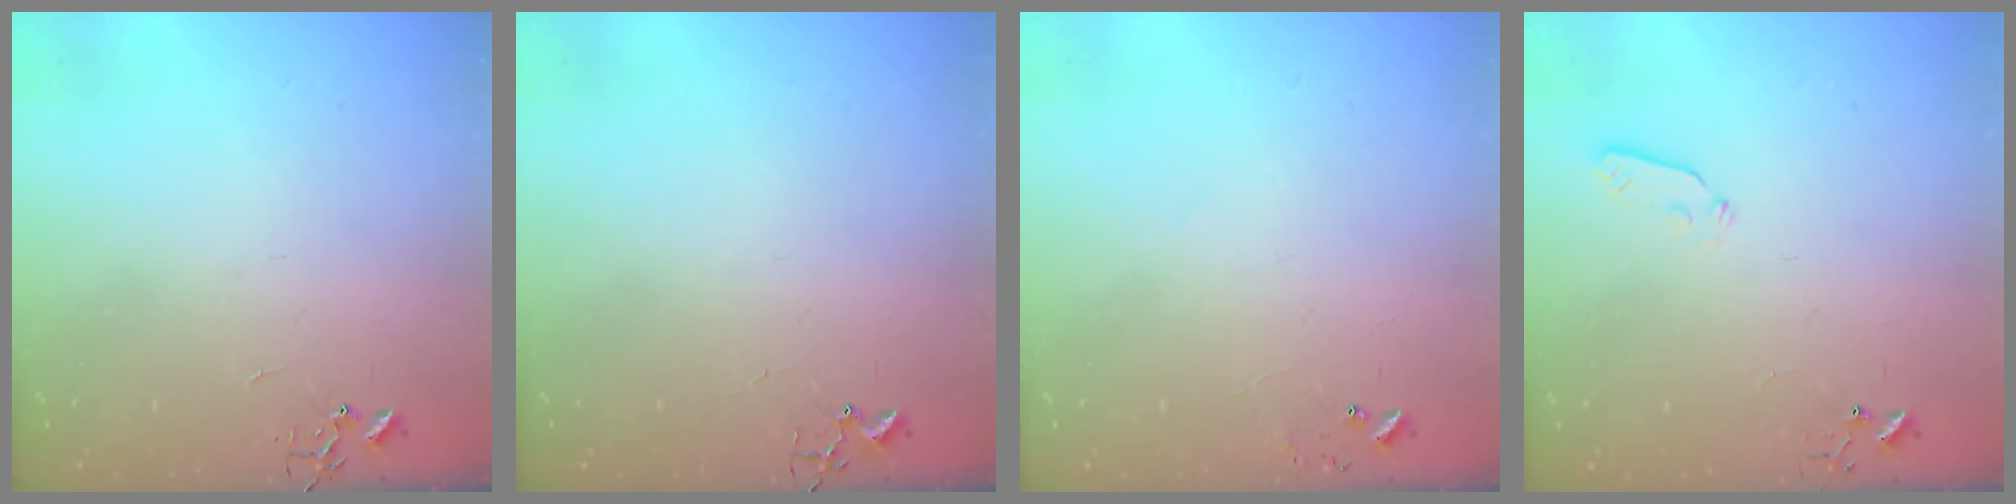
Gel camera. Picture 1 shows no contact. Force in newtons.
{"total": 1.7, "press": 1.6, "slide": 0.2}
{"total": 6.3, "press": 6.3, "slide": 0.5}
{"total": 3.7, "press": 3.6, "slide": 0.4}